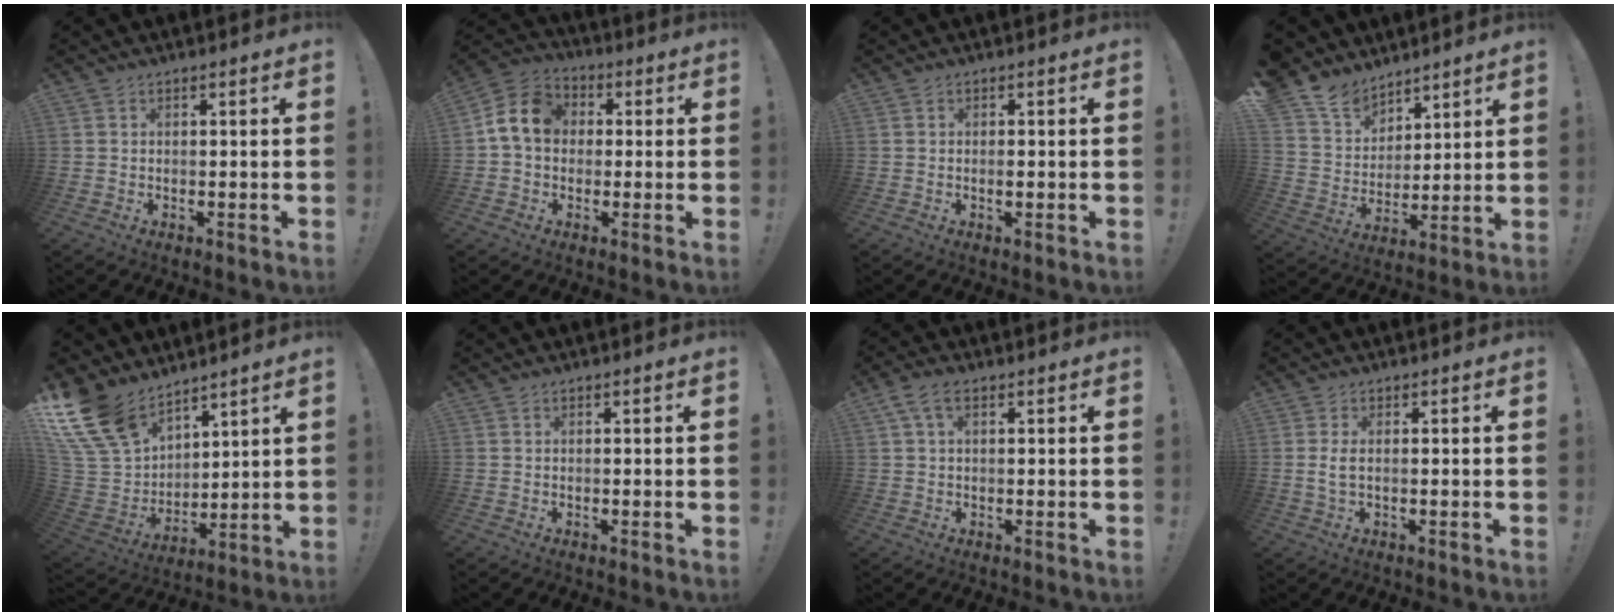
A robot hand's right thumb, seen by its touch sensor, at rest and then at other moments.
{"total": 10.9, "force": [1.5, 8.8, 6.3], "torque": [-0.108, 0.022, 0.034]}
{"total": 1.0, "force": [-0.4, 0.5, 0.7], "torque": [-0.004, -0.003, -0.009]}
{"total": 12.6, "force": [9.7, 7.6, 2.6], "torque": [-0.065, -0.072, 0.190]}
{"total": 18.7, "force": [12.6, 11.0, 8.3], "torque": [-0.174, -0.084, 0.250]}
{"total": 0.0}
{"total": 4.9, "force": [1.9, 2.5, 3.8], "torque": [-0.070, 0.005, 0.036]}
{"total": 2.9, "force": [0.3, 1.0, 2.6], "torque": [-0.049, -0.002, 0.004]}